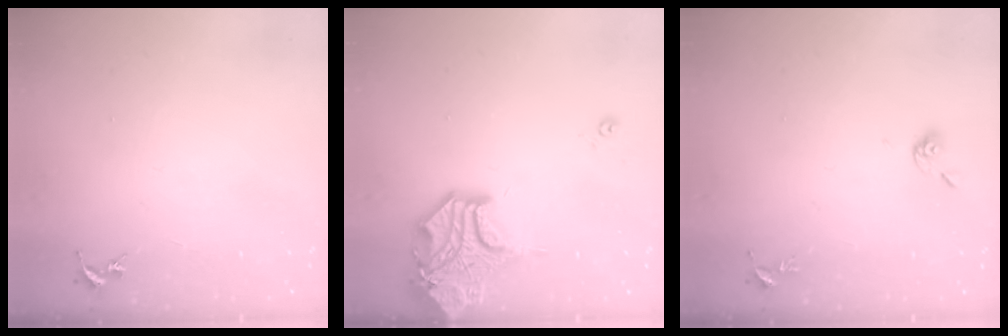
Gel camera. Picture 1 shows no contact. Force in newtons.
{"total": 16.9, "press": 16.8, "slide": 2.5}
{"total": 5.6, "press": 5.6, "slide": 1.0}